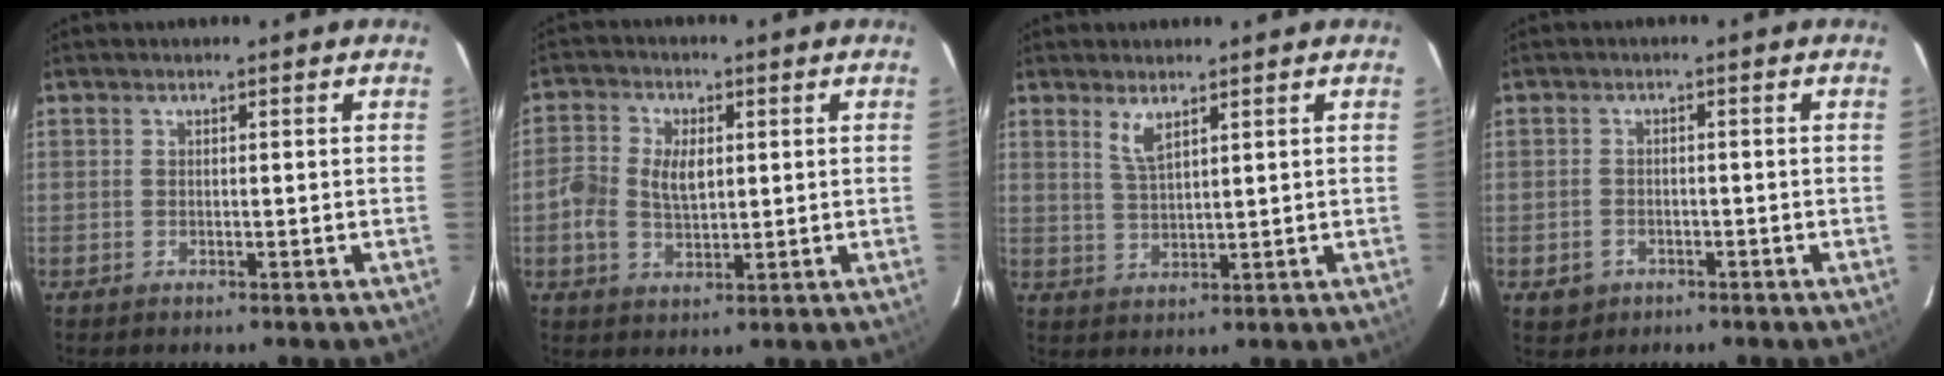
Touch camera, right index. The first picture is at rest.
{"total": 6.4, "force": [0.4, 4.0, 5.0], "torque": [-0.104, 0.007, 0.006]}
{"total": 3.5, "force": [2.3, 0.9, 2.5], "torque": [-0.050, -0.004, 0.047]}
{"total": 3.4, "force": [-1.5, 2.9, 1.0], "torque": [-0.028, 0.003, -0.017]}